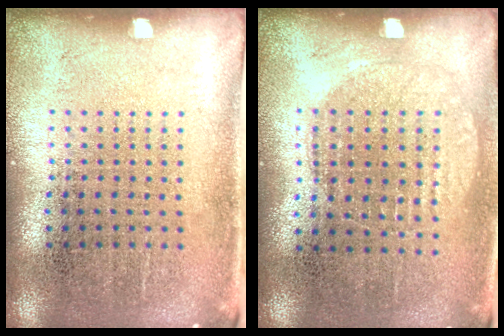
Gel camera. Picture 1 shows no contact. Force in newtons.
{"total": 1.0, "press": 0.9, "slide": 0.3}